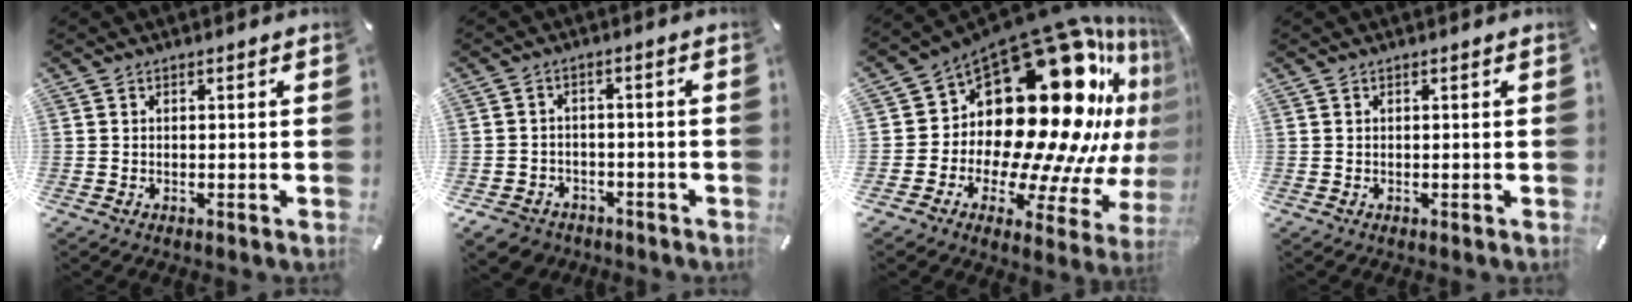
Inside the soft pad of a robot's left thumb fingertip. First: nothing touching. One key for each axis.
{"total": 5.2, "fx": -3.5, "fy": 3.5, "fz": 1.4, "tx": -0.038, "ty": 0.016, "tz": -0.071}
{"total": 30.7, "fx": 10.7, "fy": 17.1, "fz": 23.2, "tx": -0.307, "ty": -0.169, "tz": 0.226}
{"total": 0.0}